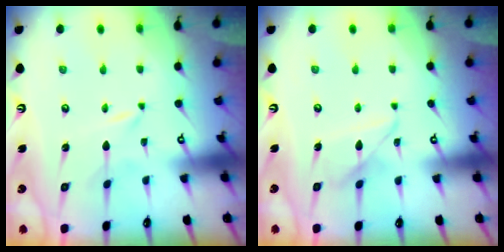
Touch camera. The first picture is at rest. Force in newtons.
{"total": 8.8, "press": 8.8, "slide": 0.6}